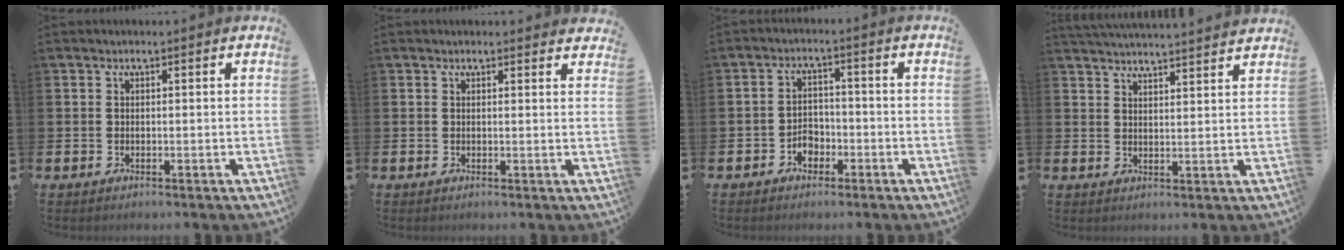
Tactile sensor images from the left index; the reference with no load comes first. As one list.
[{"total": 1.0, "force": [1.0, 0.1, 0.0], "torque": [0.009, -0.005, 0.017]}, {"total": 2.8, "force": [-1.8, 2.0, 0.9], "torque": [-0.023, 0.005, -0.039]}, {"total": 4.1, "force": [4.1, -0.5, 0.0], "torque": [-0.009, -0.027, 0.073]}]